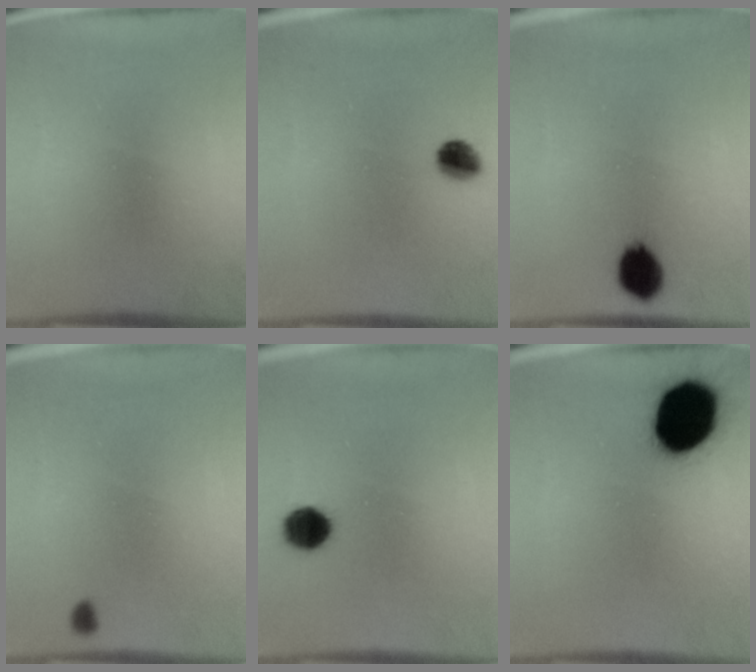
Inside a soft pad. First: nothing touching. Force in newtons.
{"total": 4.2}
{"total": 7.5}
{"total": 0.7}
{"total": 5.8}
{"total": 18.8}